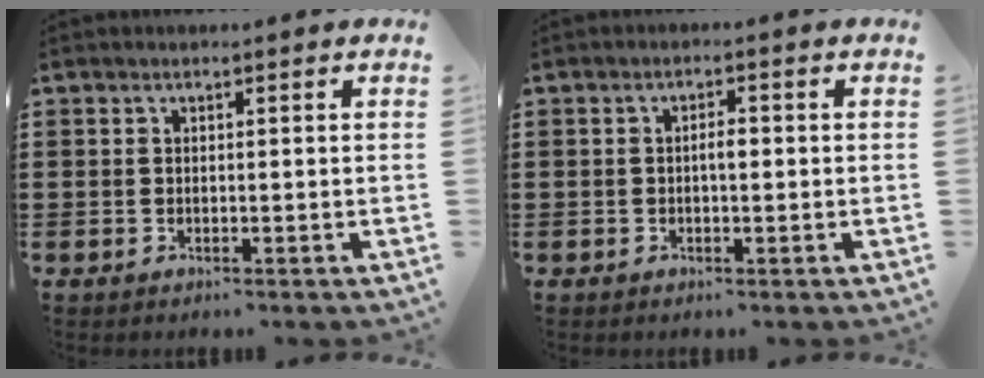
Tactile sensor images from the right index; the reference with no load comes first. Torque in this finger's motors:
{"motor_torque": [0.69, -0.38, 0.07, 0.06]}